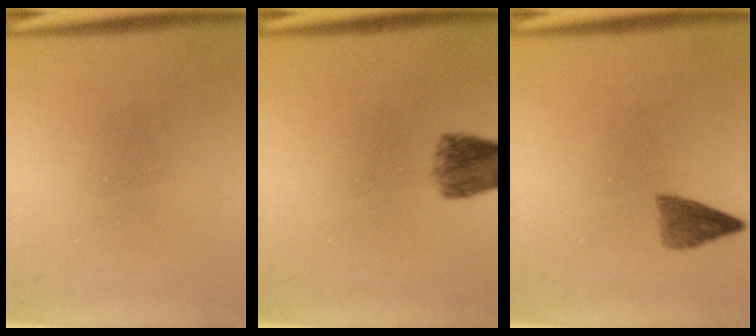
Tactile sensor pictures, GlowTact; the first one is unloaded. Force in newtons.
{"total": 5.3}
{"total": 3.0}